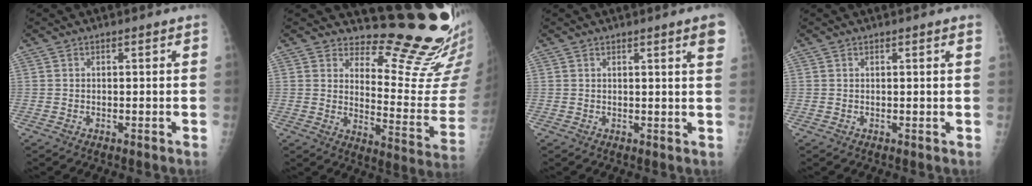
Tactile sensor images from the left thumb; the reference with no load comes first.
{"total": 17.5, "force": [16.3, 3.6, 5.1], "torque": [-0.018, -0.194, 0.198]}
{"total": 3.3, "force": [1.8, -0.1, 2.7], "torque": [-0.032, -0.008, 0.022]}
{"total": 1.0, "force": [0.6, -0.2, 0.8], "torque": [-0.012, 0.001, 0.008]}